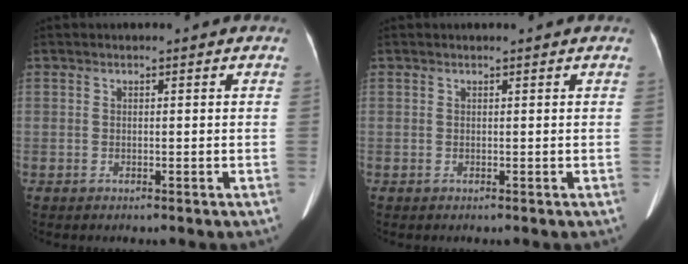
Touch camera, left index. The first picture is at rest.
{"total": 0.5, "force": [0.5, 0.0, 0.2], "torque": [-0.002, 0.005, 0.009]}